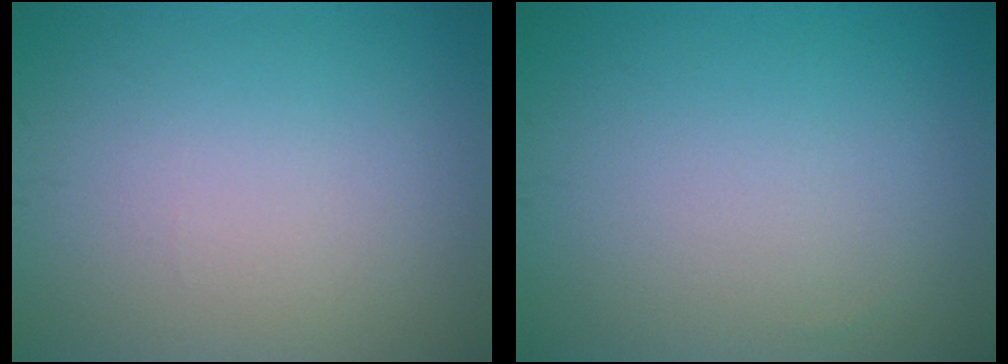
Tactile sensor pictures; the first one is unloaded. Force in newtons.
{"total": 0.0}